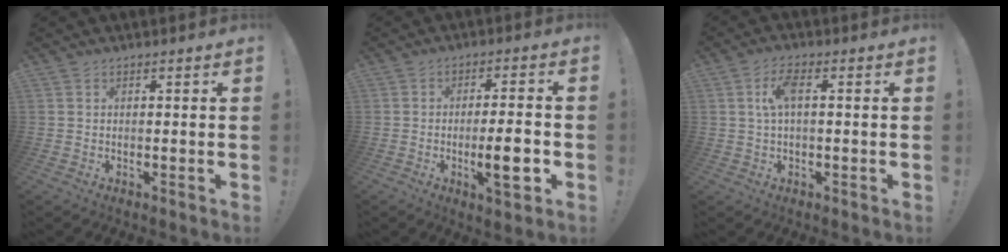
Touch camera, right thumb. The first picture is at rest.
{"total": 10.1, "force": [-2.9, 1.6, 9.6], "torque": [-0.147, -0.001, -0.049]}
{"total": 5.8, "force": [0.6, 2.4, 5.3], "torque": [-0.106, 0.012, 0.009]}